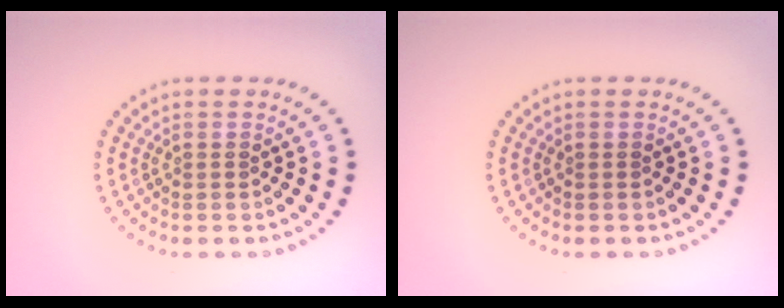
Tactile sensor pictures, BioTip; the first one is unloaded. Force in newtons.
{"total": 0.0}